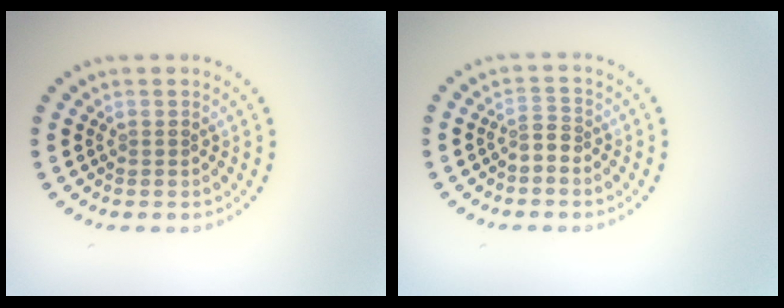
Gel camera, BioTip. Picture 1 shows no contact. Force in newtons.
{"total": 1.6, "press": 1.2, "slide": 1.1}